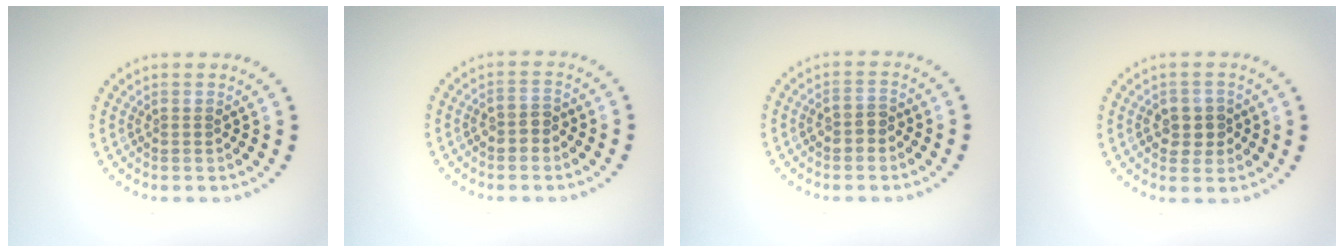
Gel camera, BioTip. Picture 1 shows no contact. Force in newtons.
{"total": 1.6, "press": 1.5, "slide": 0.5}
{"total": 1.7, "press": 1.6, "slide": 0.6}
{"total": 2.5, "press": 2.4, "slide": 0.3}